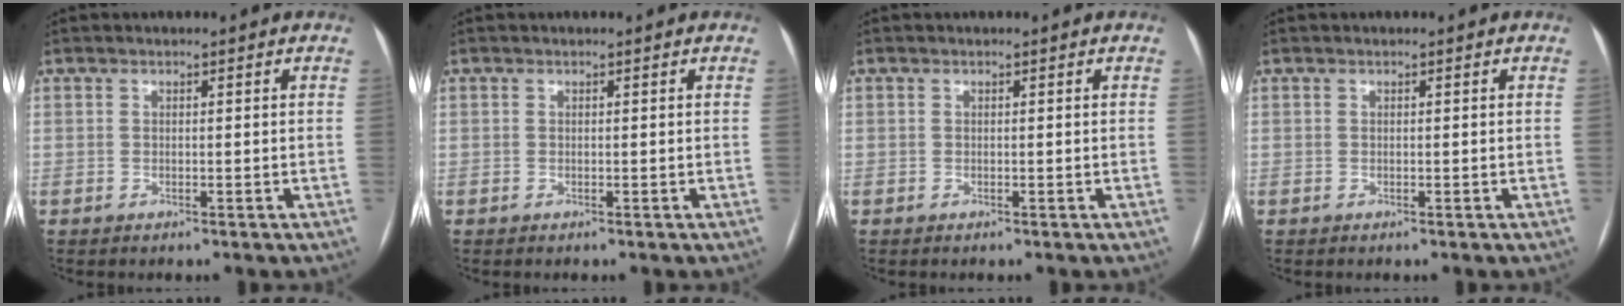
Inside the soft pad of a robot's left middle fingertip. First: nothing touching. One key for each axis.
{"total": 0.0}
{"total": 0.0}
{"total": 0.0}